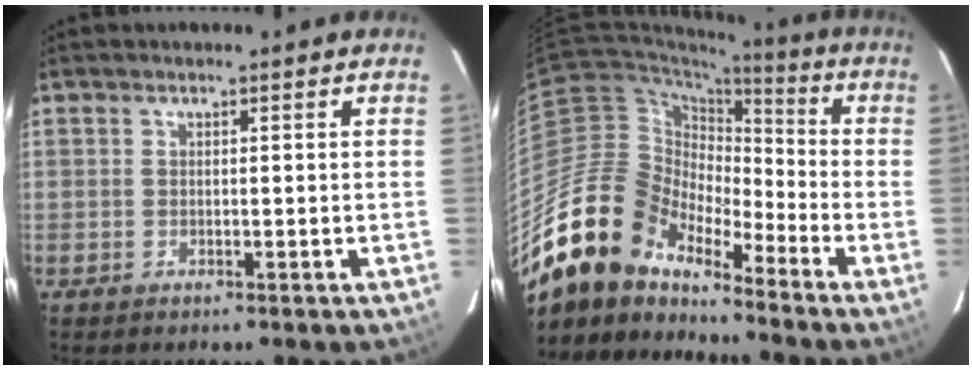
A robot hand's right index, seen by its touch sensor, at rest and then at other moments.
{"total": 17.2, "force": [-14.1, 7.8, 6.0], "torque": [-0.109, 0.010, -0.262]}